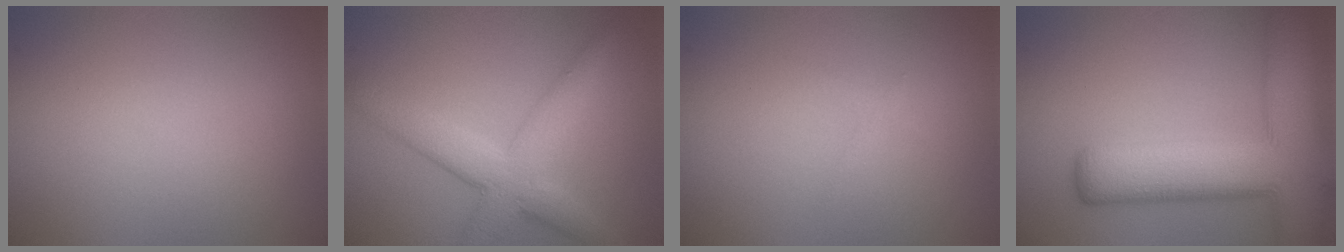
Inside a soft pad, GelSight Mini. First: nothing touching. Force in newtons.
{"total": 5.4, "press": 5.4, "slide": 0.4}
{"total": 0.6, "press": 0.6, "slide": 0.0}
{"total": 11.2, "press": 11.2, "slide": 0.7}